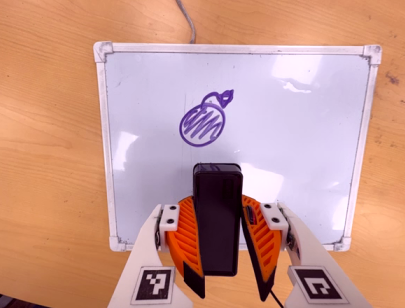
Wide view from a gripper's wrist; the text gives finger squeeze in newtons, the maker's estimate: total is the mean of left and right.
{"total": 9.9, "left": 8.2, "right": 11.5}